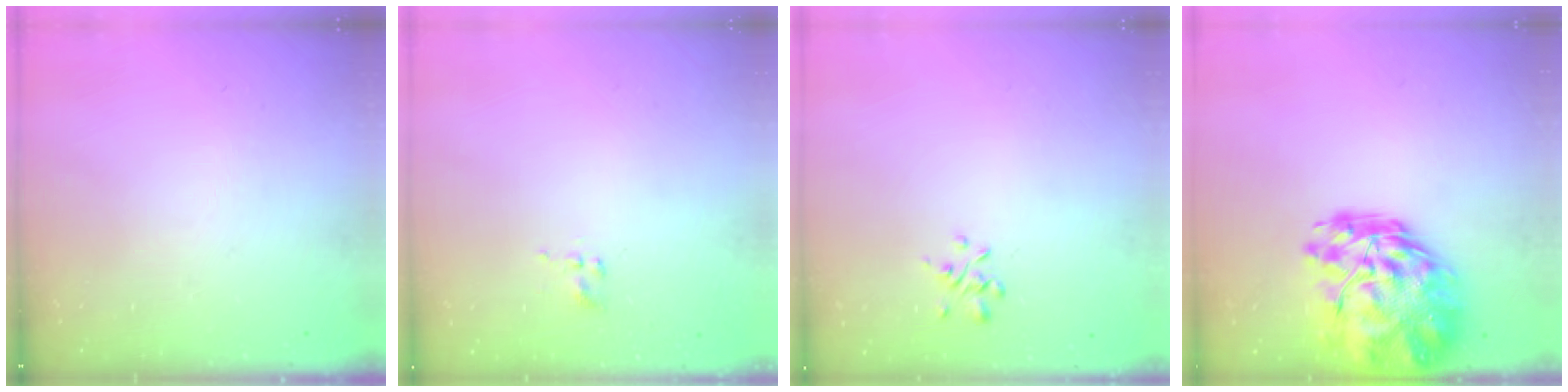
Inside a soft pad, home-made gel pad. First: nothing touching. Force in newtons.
{"total": 1.8, "press": 1.5, "slide": 0.9}
{"total": 0.9, "press": 0.7, "slide": 0.5}
{"total": 18.7, "press": 17.7, "slide": 6.1}